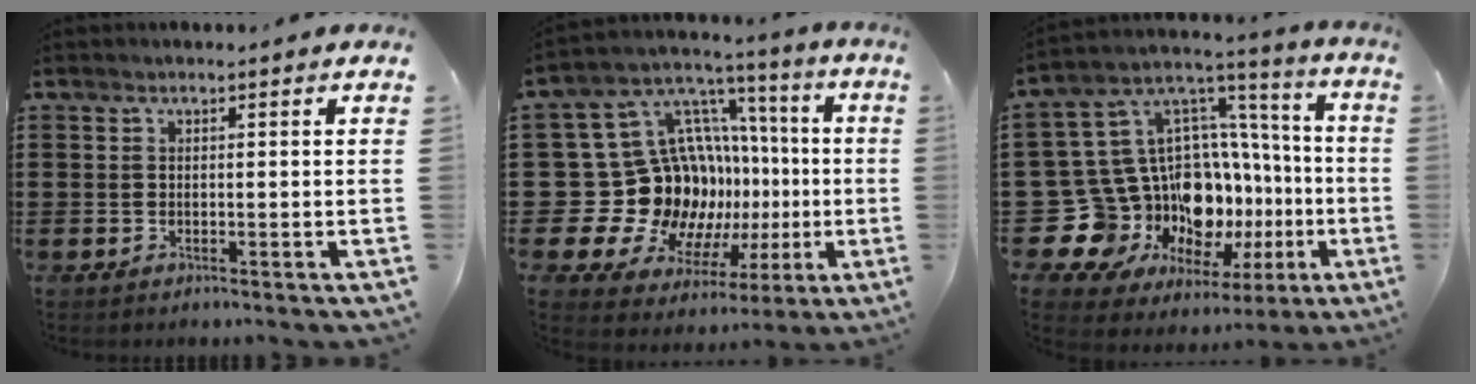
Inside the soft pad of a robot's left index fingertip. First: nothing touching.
{"total": 21.2, "force": [-2.3, 18.3, 10.4], "torque": [-0.228, -0.043, 0.018]}
{"total": 17.3, "force": [-4.0, 14.8, 7.9], "torque": [-0.184, -0.064, -0.007]}